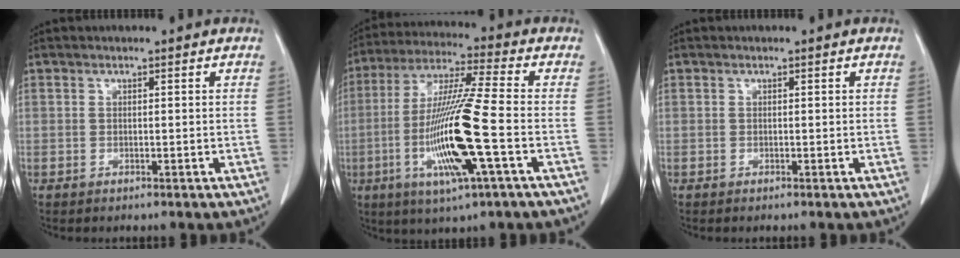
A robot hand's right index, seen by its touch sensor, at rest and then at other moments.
{"total": 16.0, "force": [-4.1, 0.0, 15.5], "torque": [-0.316, -0.015, -0.082]}
{"total": 0.0}